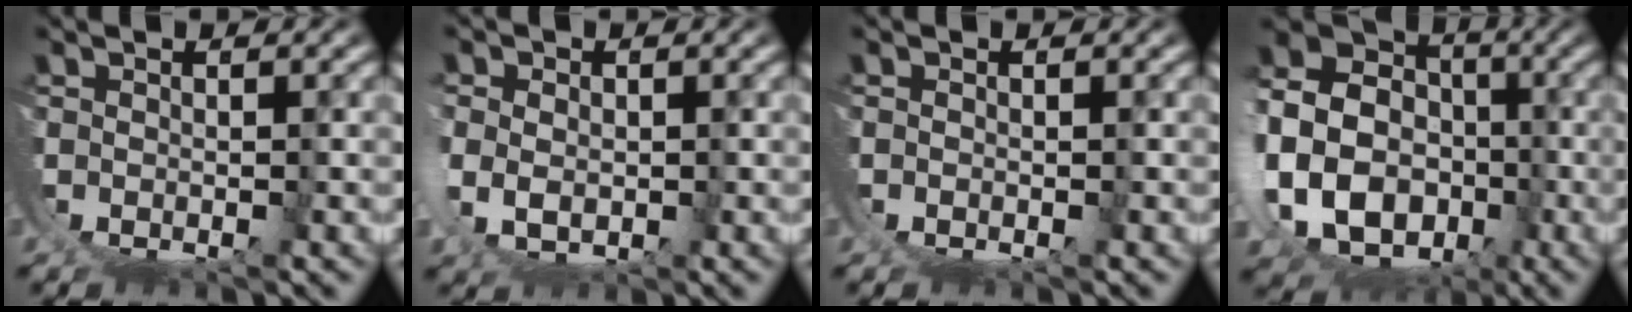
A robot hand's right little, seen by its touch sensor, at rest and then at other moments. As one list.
[{"total": 3.3, "force": [0.0, 2.0, 2.6], "torque": [-0.054, -0.021, 0.016]}, {"total": 0.0}, {"total": 16.5, "force": [-1.2, 13.7, 9.1], "torque": [-0.192, -0.032, -0.027]}]